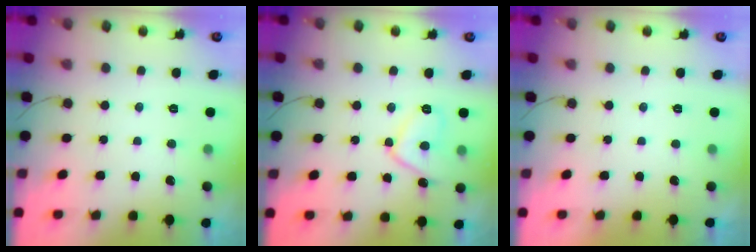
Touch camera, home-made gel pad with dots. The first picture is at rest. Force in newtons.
{"total": 9.3, "press": 9.3, "slide": 1.2}
{"total": 2.3, "press": 2.3, "slide": 0.3}